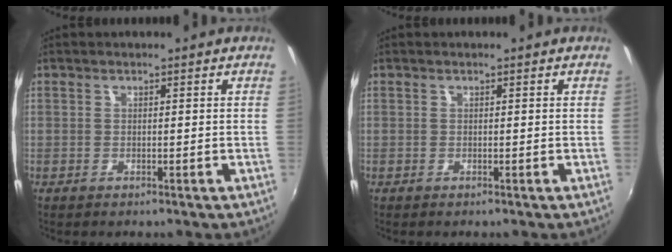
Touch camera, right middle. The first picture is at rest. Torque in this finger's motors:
{"motor_torque": [0.01, -0.06, 0.01, 0.00]}